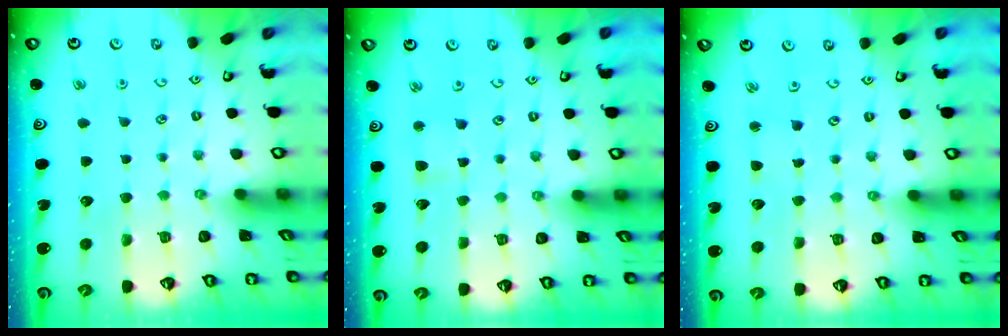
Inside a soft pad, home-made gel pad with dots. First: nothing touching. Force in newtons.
{"total": 2.4, "press": 2.4, "slide": 0.5}
{"total": 1.4, "press": 1.4, "slide": 0.2}